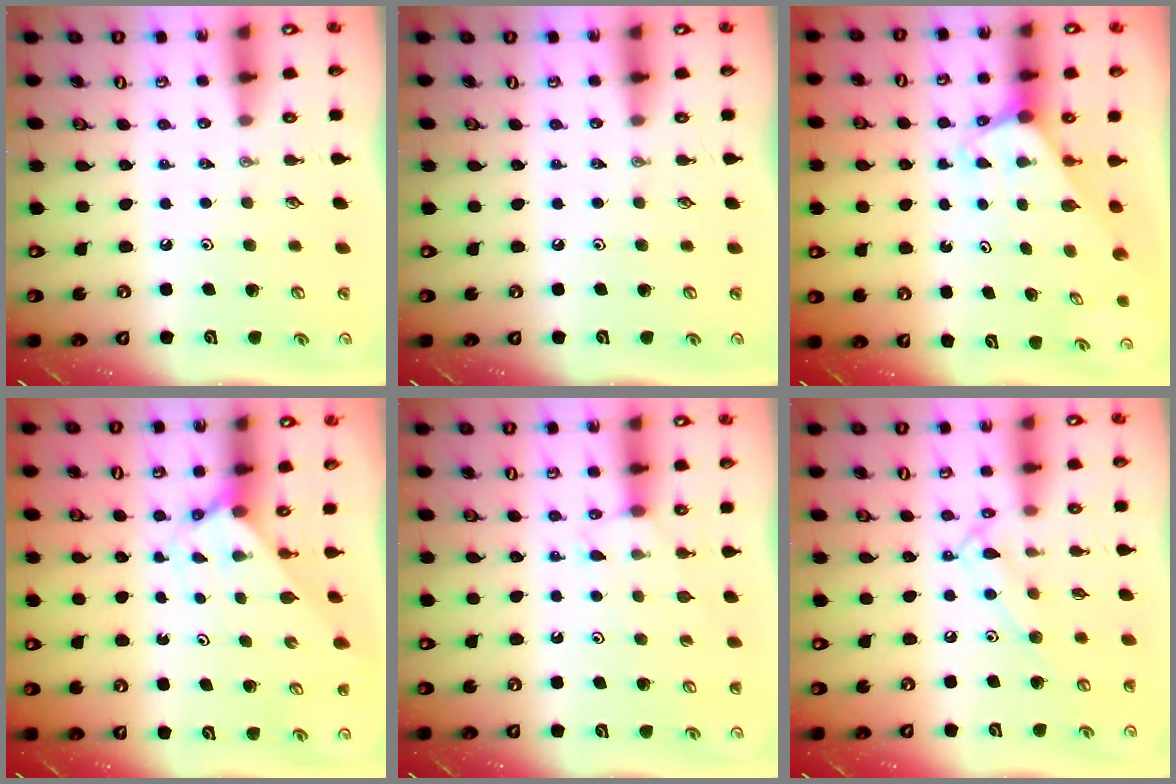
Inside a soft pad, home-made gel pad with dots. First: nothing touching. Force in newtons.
{"total": 0.0}
{"total": 2.0, "press": 2.0, "slide": 0.1}
{"total": 2.6, "press": 2.6, "slide": 0.2}
{"total": 6.8, "press": 6.7, "slide": 0.5}
{"total": 11.0, "press": 11.0, "slide": 0.5}